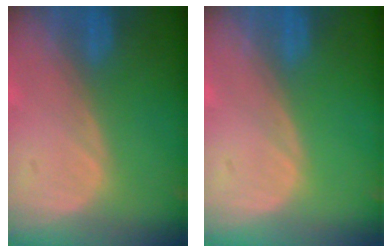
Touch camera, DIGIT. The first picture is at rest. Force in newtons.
{"total": 0.0}